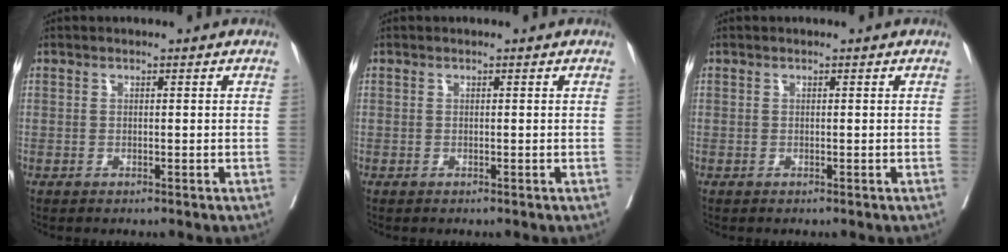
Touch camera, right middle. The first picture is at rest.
{"total": 0.0}
{"total": 0.0}